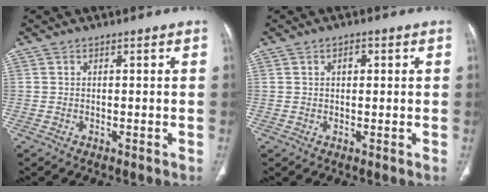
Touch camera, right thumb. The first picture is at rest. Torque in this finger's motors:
{"motor_torque": [-0.38, -0.13, -0.23, 0.19, 0.01]}